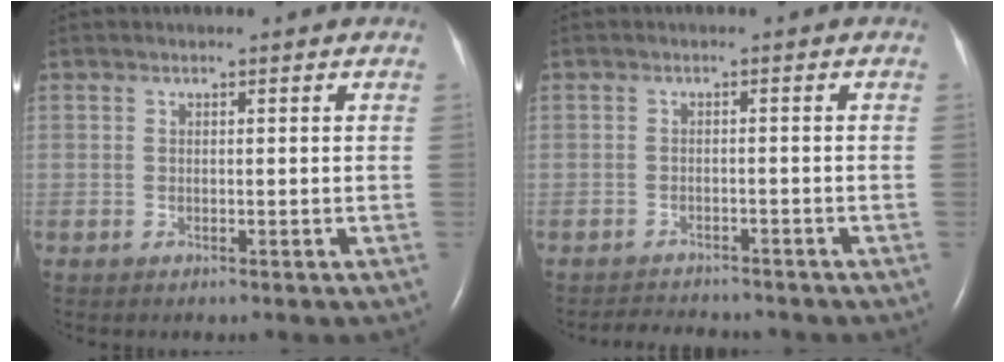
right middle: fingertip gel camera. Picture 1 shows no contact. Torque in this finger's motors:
{"motor_torque": [0.22, -0.23, -0.03, -0.01]}